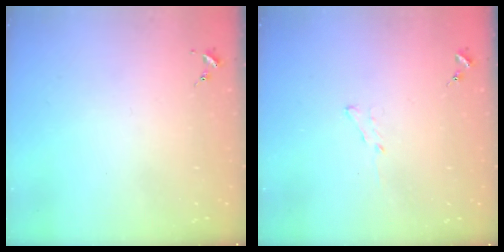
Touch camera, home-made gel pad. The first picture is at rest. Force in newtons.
{"total": 3.8, "press": 3.7, "slide": 0.4}